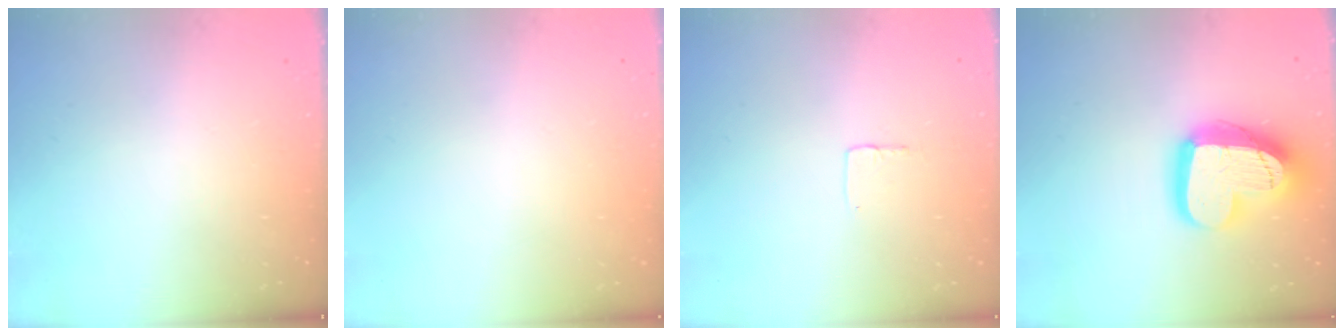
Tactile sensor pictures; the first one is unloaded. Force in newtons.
{"total": 0.0}
{"total": 2.7, "press": 2.7, "slide": 0.1}
{"total": 19.5, "press": 19.4, "slide": 1.4}